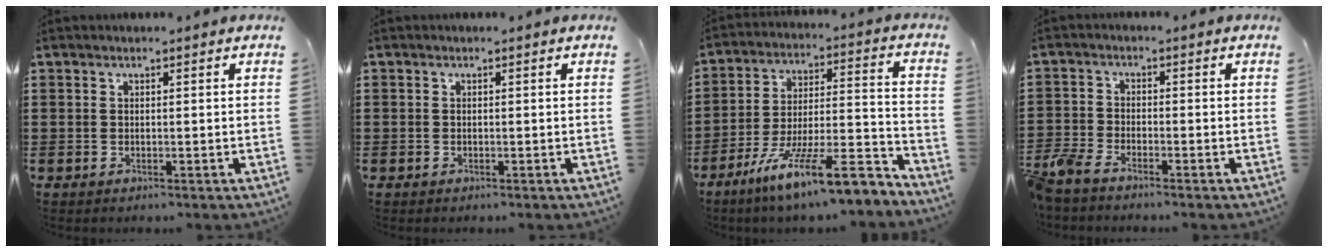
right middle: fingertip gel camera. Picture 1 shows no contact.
{"total": 0.6, "force": [-0.3, 0.5, 0.1], "torque": [-0.003, 0.002, -0.005]}
{"total": 13.7, "force": [-10.4, 1.5, 8.9], "torque": [-0.143, 0.024, -0.186]}
{"total": 3.6, "force": [-3.2, 0.7, 1.4], "torque": [-0.062, -0.014, -0.073]}